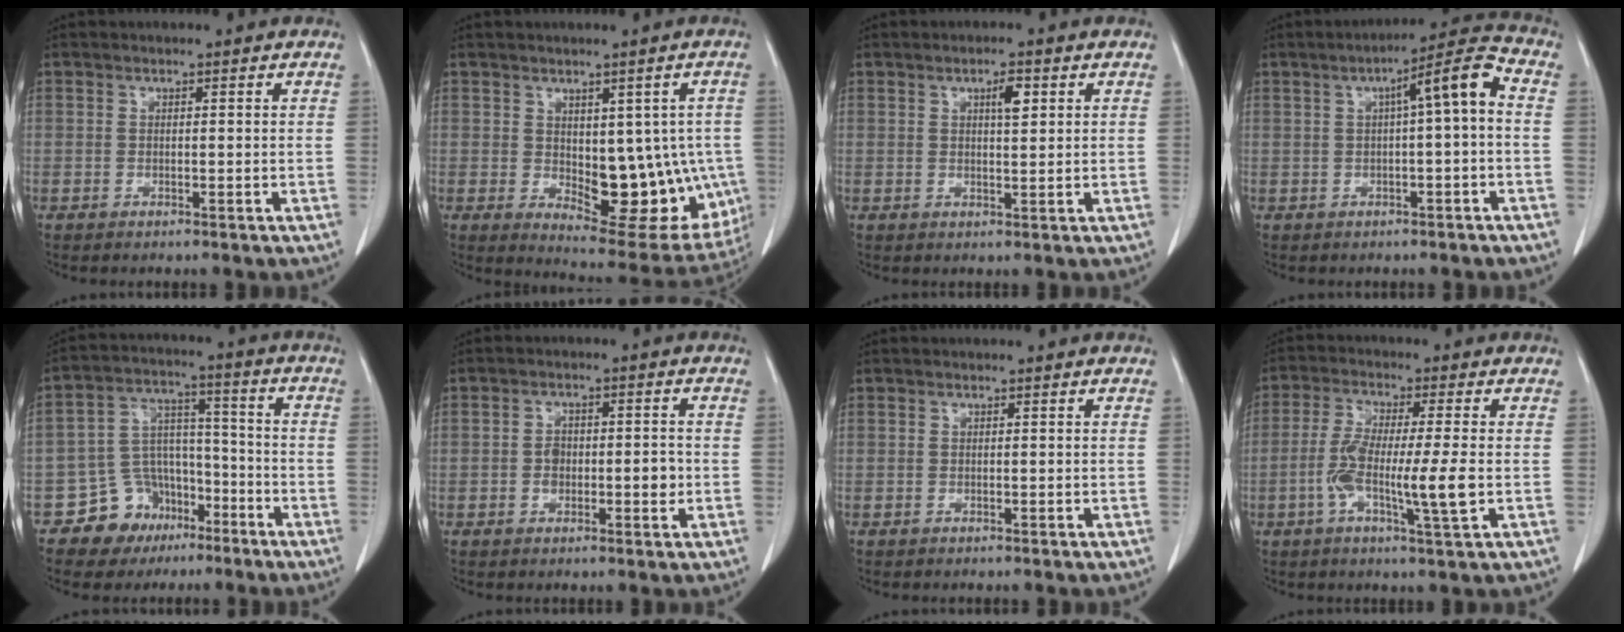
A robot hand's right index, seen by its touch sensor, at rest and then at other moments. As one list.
[{"total": 15.1, "force": [-1.5, 7.1, 13.2], "torque": [-0.149, -0.004, 0.003]}, {"total": 2.9, "force": [1.2, 0.7, 2.5], "torque": [-0.043, -0.001, 0.019]}, {"total": 7.2, "force": [0.6, 0.4, 7.1], "torque": [-0.105, 0.022, 0.004]}, {"total": 9.6, "force": [-5.7, 7.5, 2.1], "torque": [-0.035, 0.044, -0.084]}, {"total": 4.6, "force": [-0.7, 2.5, 3.8], "torque": [-0.057, 0.008, -0.008]}, {"total": 0.0}, {"total": 9.7, "force": [-1.9, 0.3, 9.5], "torque": [-0.178, -0.009, -0.042]}]